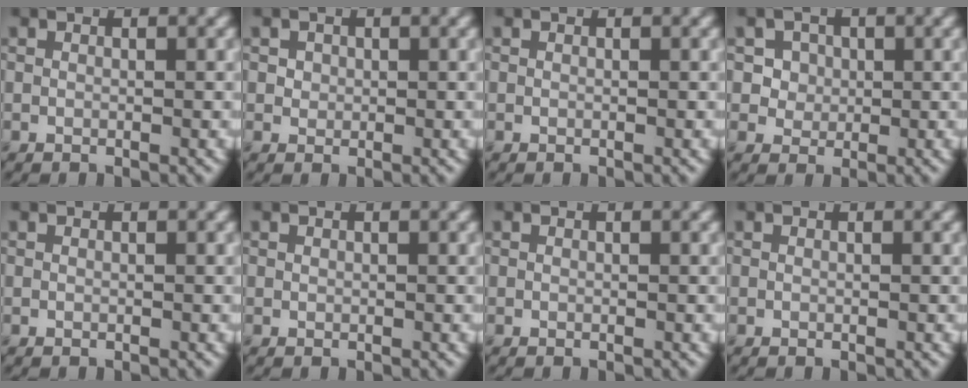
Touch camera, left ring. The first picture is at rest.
{"total": 0.9, "force": [0.3, 0.9, 0.3], "torque": [0.000, -0.004, 0.007]}
{"total": 0.0}
{"total": 4.1, "force": [1.7, 3.4, 1.6], "torque": [-0.030, 0.005, 0.030]}
{"total": 0.0}
{"total": 0.0}
{"total": 0.0}
{"total": 0.0}